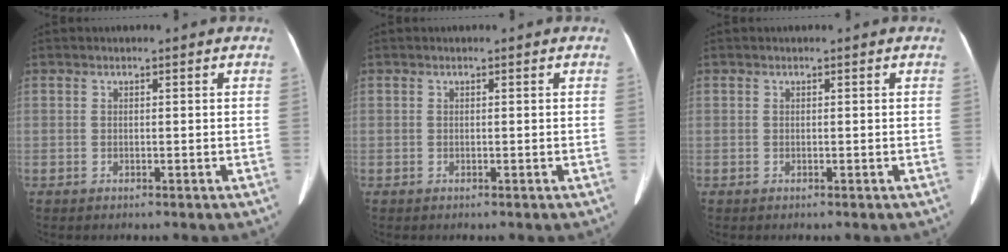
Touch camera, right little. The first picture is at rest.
{"total": 0.0}
{"total": 0.0}